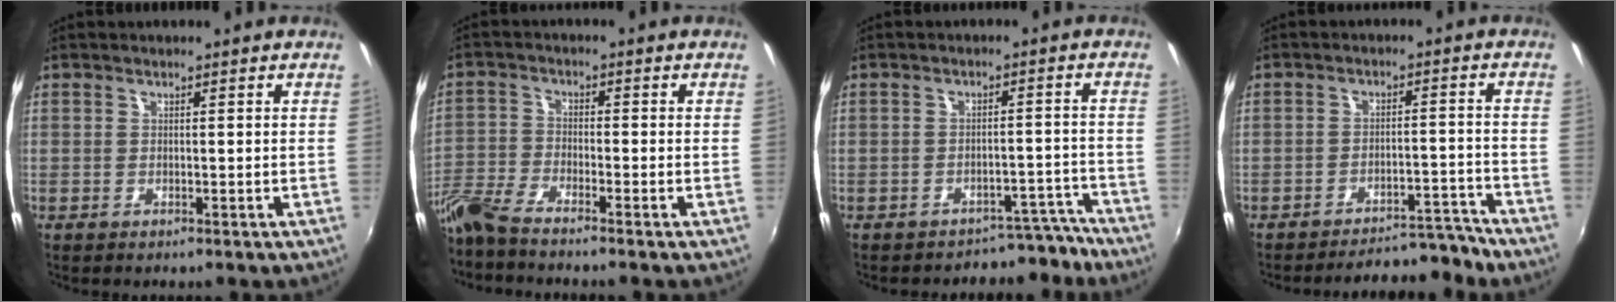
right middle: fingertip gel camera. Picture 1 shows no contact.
{"total": 6.3, "force": [-5.6, 0.2, 3.0], "torque": [-0.075, -0.013, -0.118]}
{"total": 6.1, "force": [-5.6, 2.4, 0.2], "torque": [0.014, 0.035, -0.065]}
{"total": 10.0, "force": [-9.7, 1.6, 2.2], "torque": [-0.039, 0.024, -0.122]}